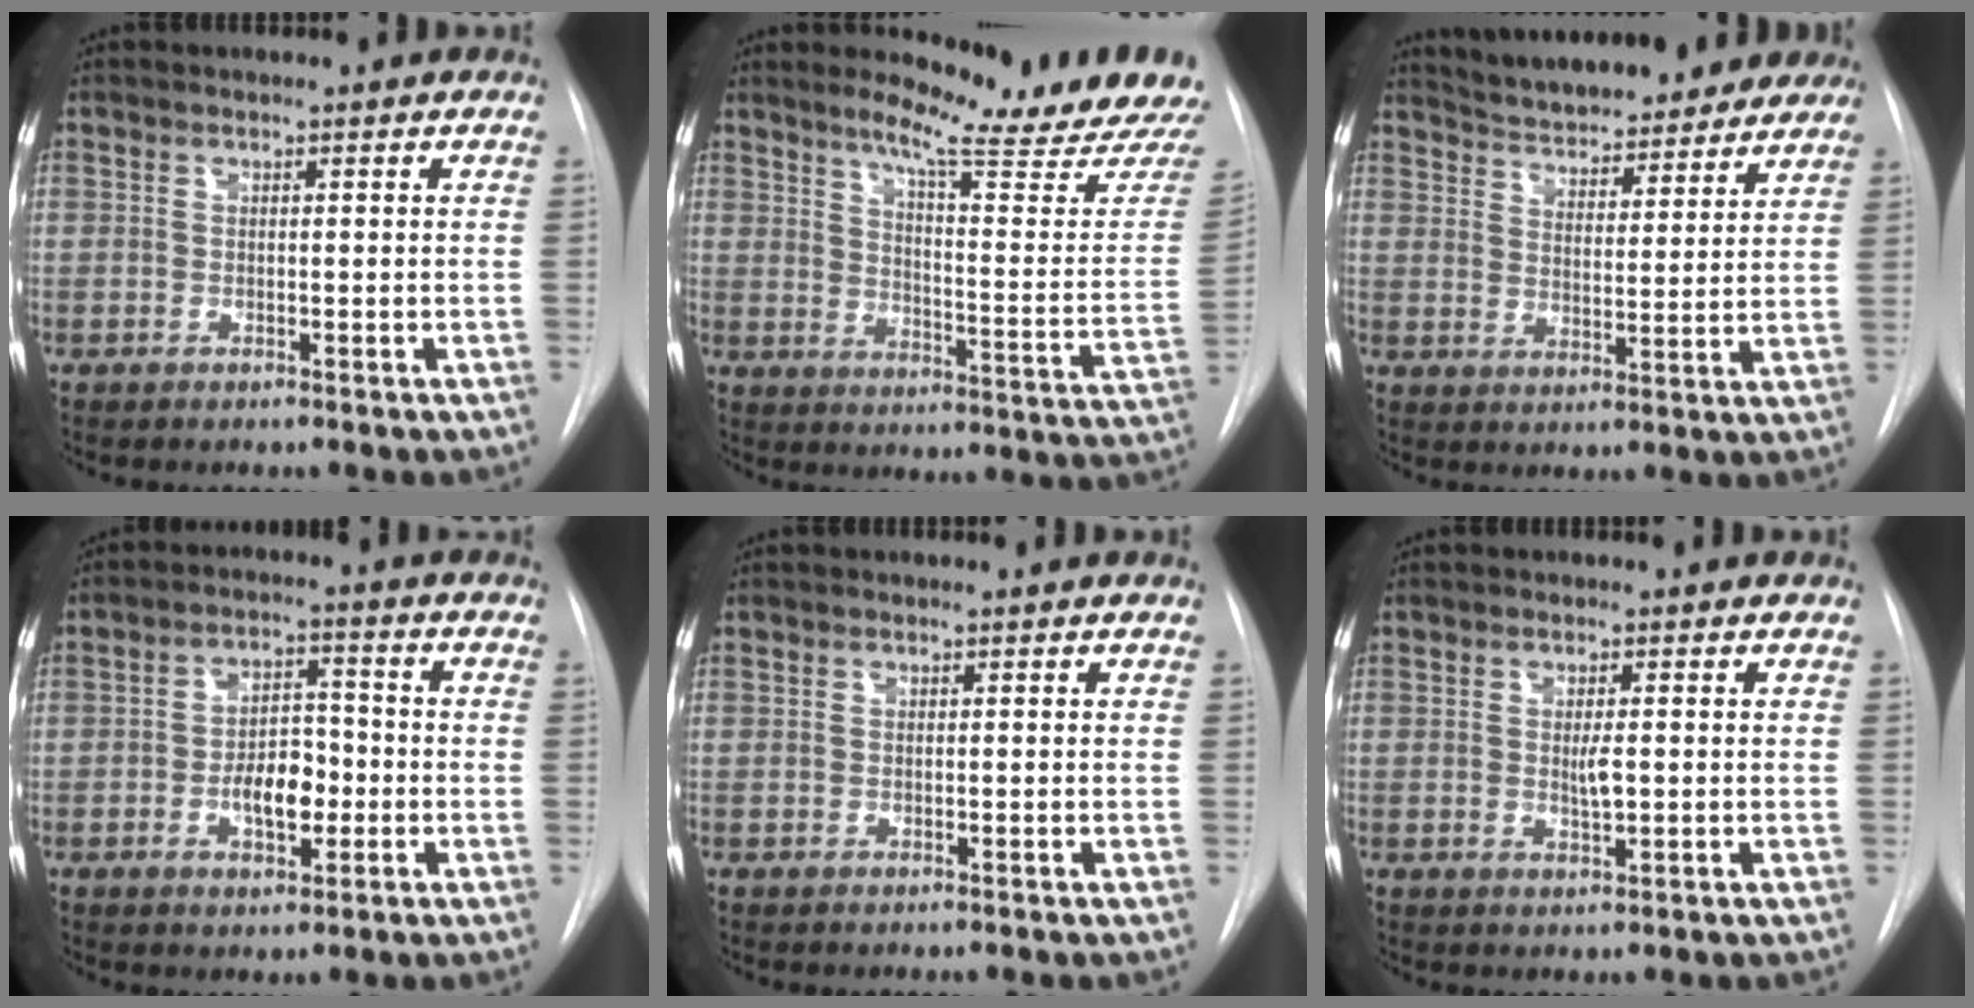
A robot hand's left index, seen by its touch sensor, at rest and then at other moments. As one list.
[{"total": 17.4, "force": [15.8, -1.6, 7.0], "torque": [-0.104, -0.105, 0.201]}, {"total": 20.3, "force": [18.4, 5.6, 6.5], "torque": [-0.099, 0.008, 0.244]}, {"total": 6.6, "force": [-1.8, 3.3, 5.4], "torque": [-0.092, 0.012, -0.026]}, {"total": 0.0}, {"total": 2.2, "force": [0.1, 0.5, 2.1], "torque": [-0.038, -0.003, 0.003]}]